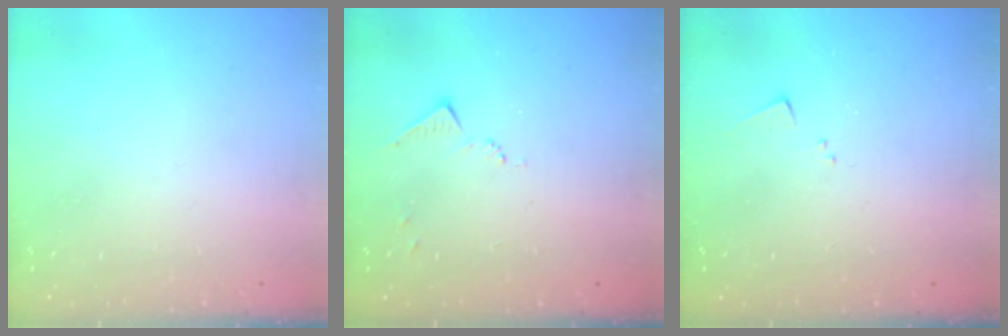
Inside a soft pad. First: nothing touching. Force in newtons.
{"total": 7.0, "press": 6.9, "slide": 0.8}
{"total": 4.5, "press": 4.5, "slide": 0.5}